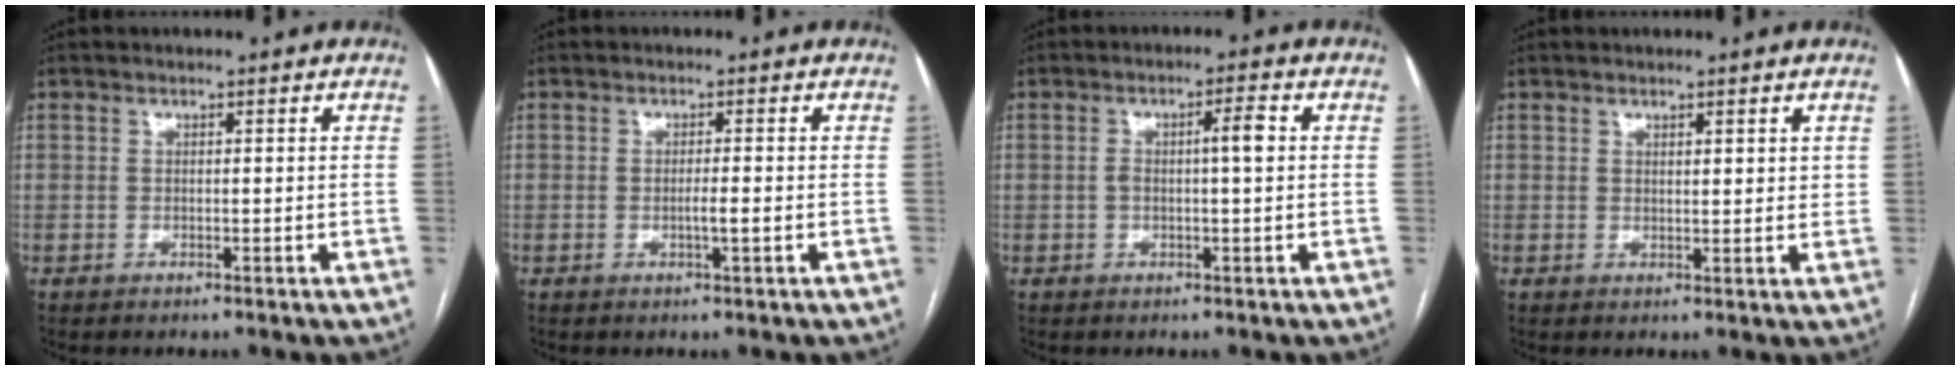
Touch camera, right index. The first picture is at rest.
{"total": 1.8, "force": [-0.5, -0.1, 1.7], "torque": [-0.031, -0.001, -0.011]}
{"total": 3.8, "force": [0.2, 0.5, 3.8], "torque": [-0.067, 0.013, 0.003]}
{"total": 1.9, "force": [1.1, 0.7, 1.4], "torque": [-0.020, -0.004, 0.017]}